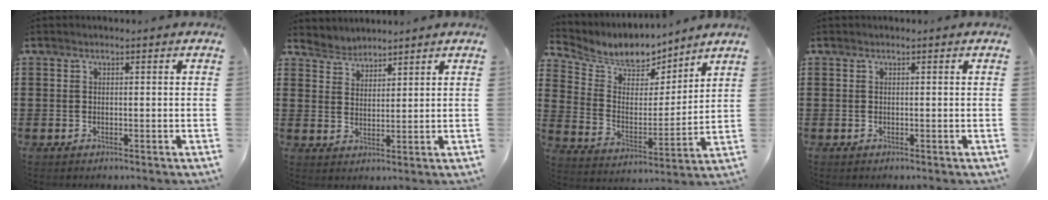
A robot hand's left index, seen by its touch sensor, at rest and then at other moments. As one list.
[{"total": 2.8, "force": [2.7, 0.7, -0.8], "torque": [0.003, -0.005, 0.050]}, {"total": 7.1, "force": [6.4, 2.7, 1.3], "torque": [-0.066, -0.041, 0.112]}, {"total": 0.0}]